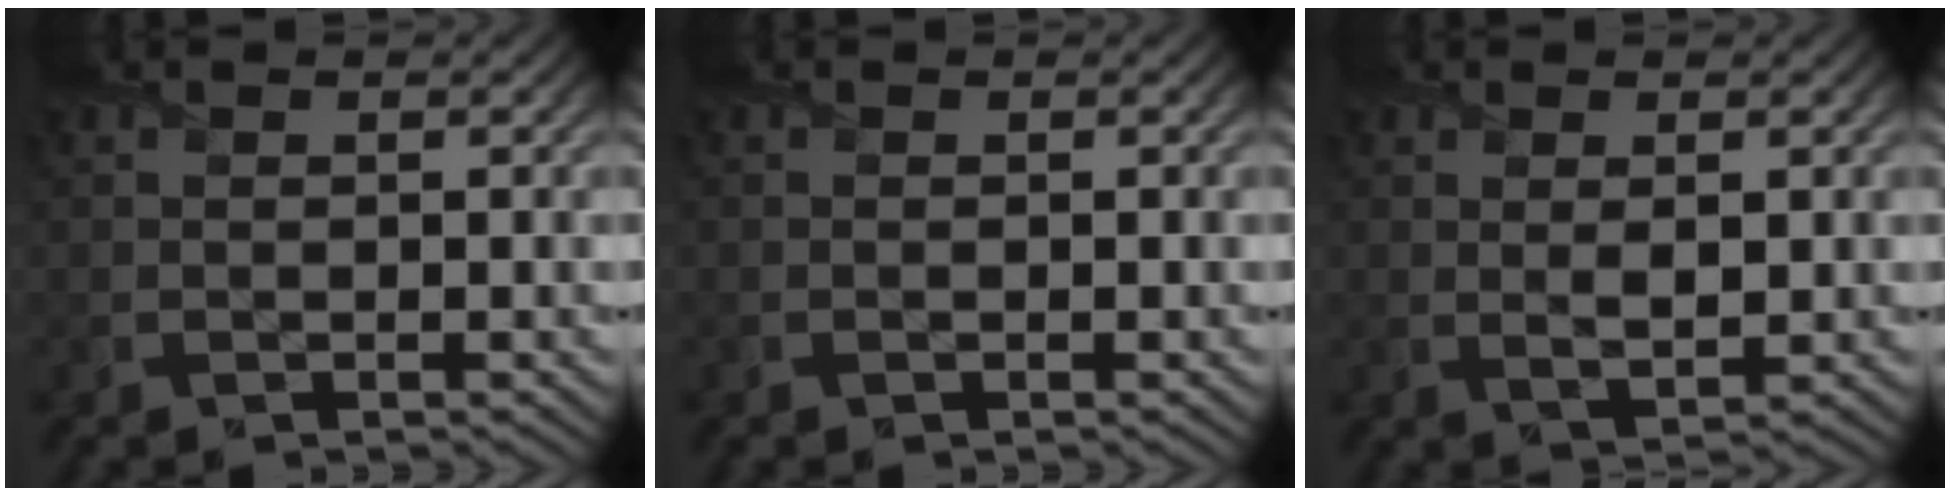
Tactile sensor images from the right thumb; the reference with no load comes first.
{"total": 0.0}
{"total": 2.1, "force": [0.6, 0.7, 1.9], "torque": [-0.046, -0.007, 0.013]}